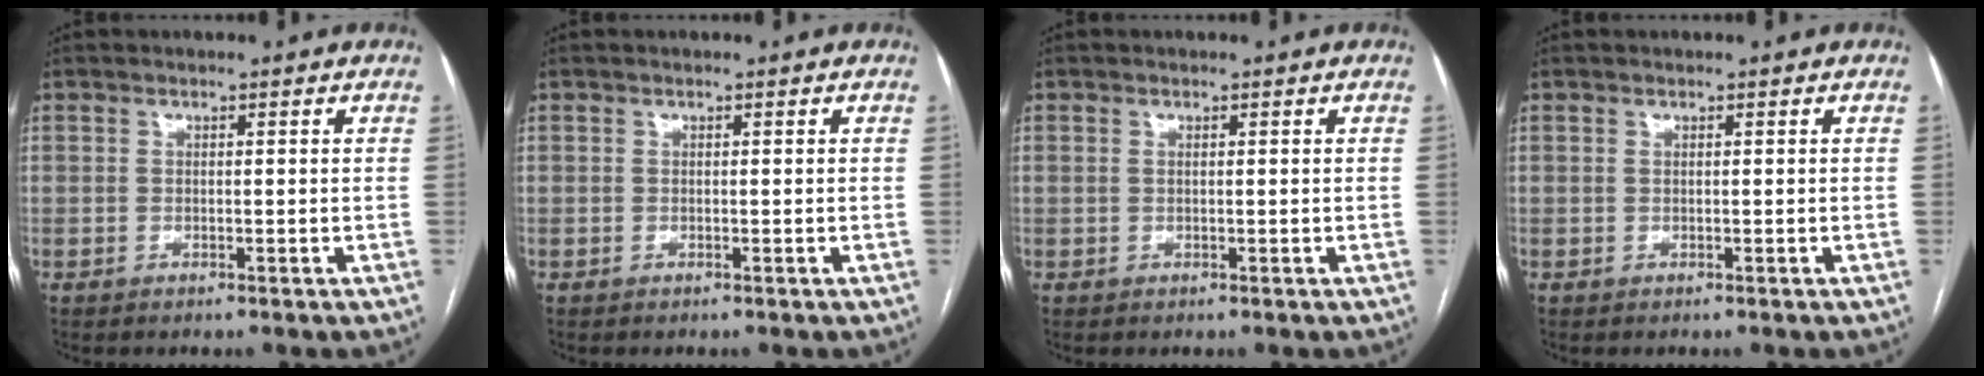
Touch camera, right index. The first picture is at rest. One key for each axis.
{"total": 0.0}
{"total": 0.0}
{"total": 0.0}